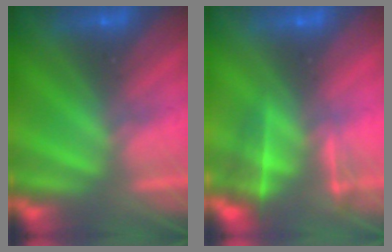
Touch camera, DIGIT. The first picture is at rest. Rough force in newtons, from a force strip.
{"total": 4.6}